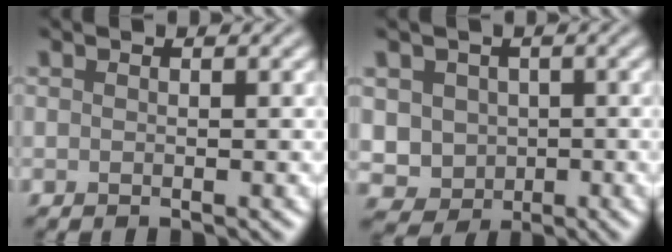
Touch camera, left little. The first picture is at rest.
{"total": 4.4, "force": [0.0, 4.1, 1.5], "torque": [-0.023, 0.000, -0.012]}